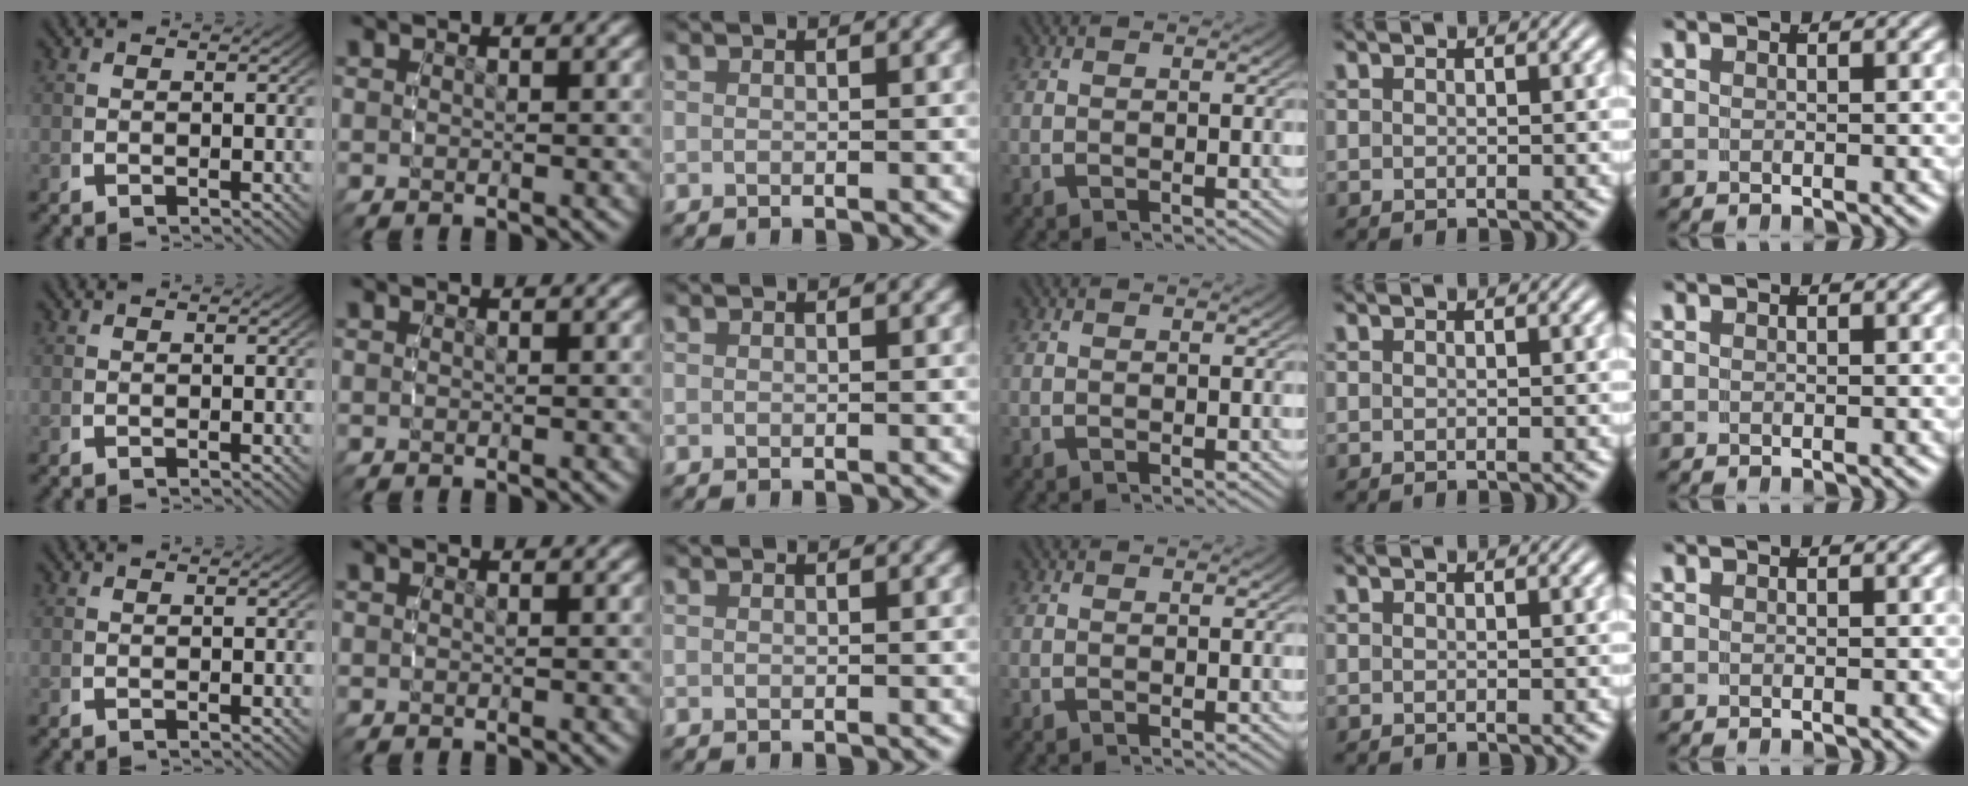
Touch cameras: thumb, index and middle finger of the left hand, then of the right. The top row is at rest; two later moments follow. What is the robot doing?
{"motion": "reach", "object": "plastic wrap"}